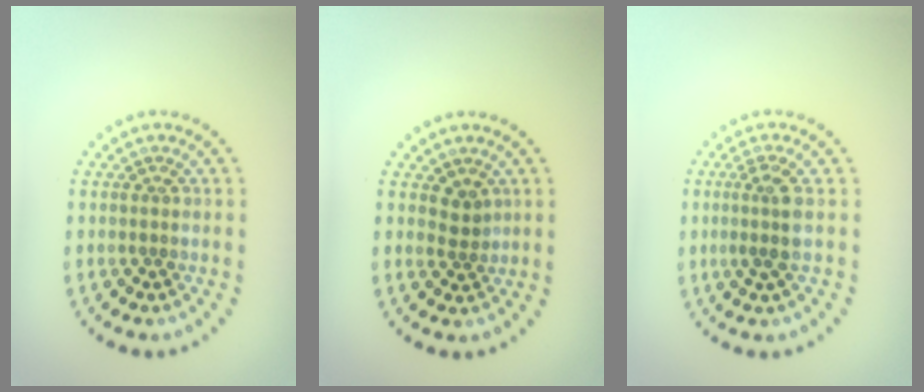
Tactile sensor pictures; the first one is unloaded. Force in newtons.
{"total": 1.4, "press": 1.1, "slide": 0.9}
{"total": 2.3, "press": 1.9, "slide": 1.3}